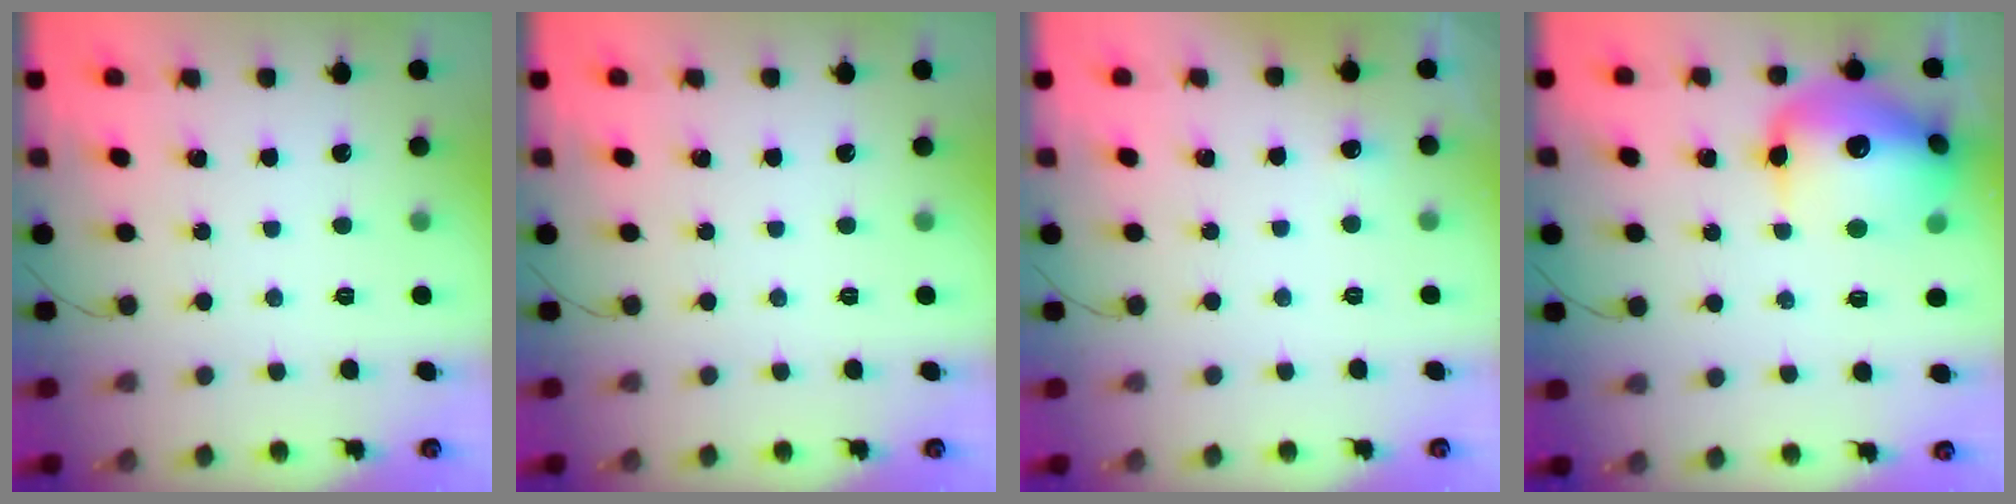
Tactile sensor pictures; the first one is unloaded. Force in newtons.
{"total": 0.0}
{"total": 10.2, "press": 2.6, "slide": 9.8}
{"total": 20.1, "press": 20.0, "slide": 2.5}